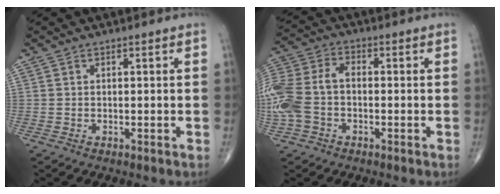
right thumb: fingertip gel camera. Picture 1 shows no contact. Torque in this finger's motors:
{"motor_torque": [0.21, 0.13, 1.14, -0.03, 0.15]}